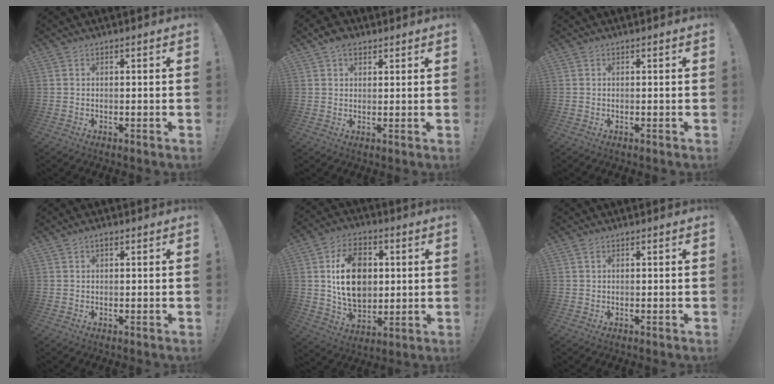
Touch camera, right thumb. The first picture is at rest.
{"total": 4.6, "force": [2.9, 3.0, 1.9], "torque": [-0.024, -0.012, 0.052]}
{"total": 0.0}
{"total": 0.9, "force": [0.6, 0.6, 0.3], "torque": [-0.003, 0.001, 0.010]}
{"total": 17.2, "force": [2.8, 12.4, 11.5], "torque": [-0.177, -0.002, 0.053]}
{"total": 0.7, "force": [0.4, 0.3, 0.4], "torque": [-0.012, 0.002, 0.009]}